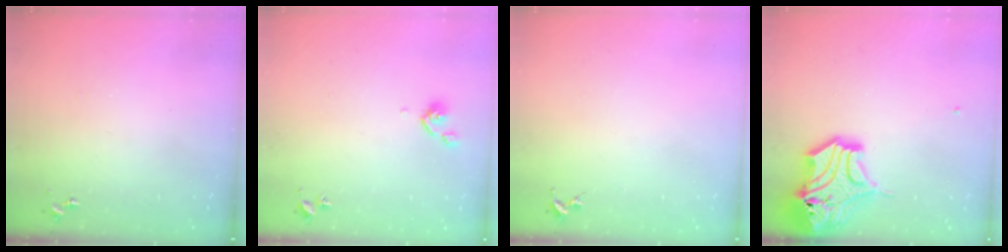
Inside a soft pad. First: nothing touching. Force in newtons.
{"total": 5.0, "press": 4.9, "slide": 1.2}
{"total": 0.0}
{"total": 18.5, "press": 18.3, "slide": 2.6}